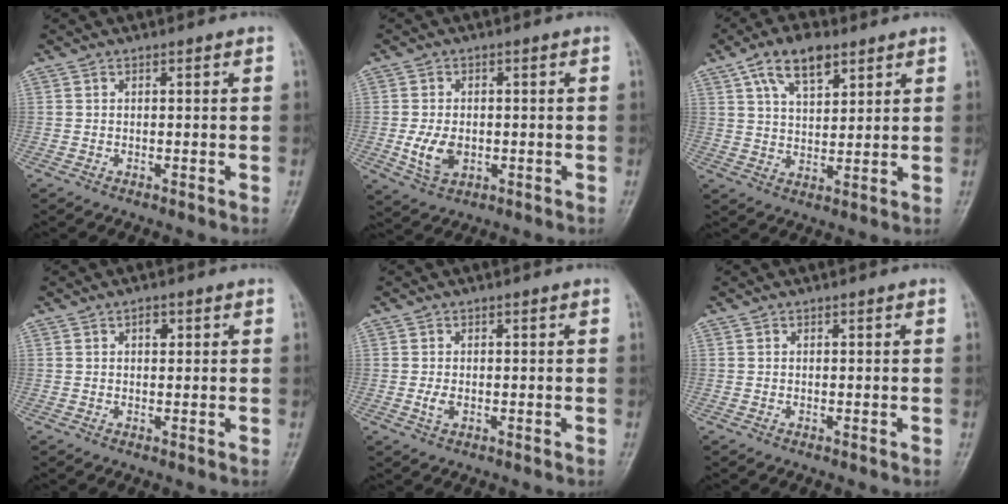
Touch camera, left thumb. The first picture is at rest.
{"total": 5.9, "force": [-0.9, 4.0, 4.2], "torque": [-0.072, -0.003, -0.010]}
{"total": 9.0, "force": [5.1, 4.3, 6.0], "torque": [-0.090, -0.018, 0.092]}
{"total": 1.6, "force": [0.7, 1.0, 1.1], "torque": [-0.012, 0.001, 0.009]}
{"total": 1.6, "force": [-0.2, 1.0, 1.2], "torque": [-0.027, -0.003, -0.006]}
{"total": 0.0}